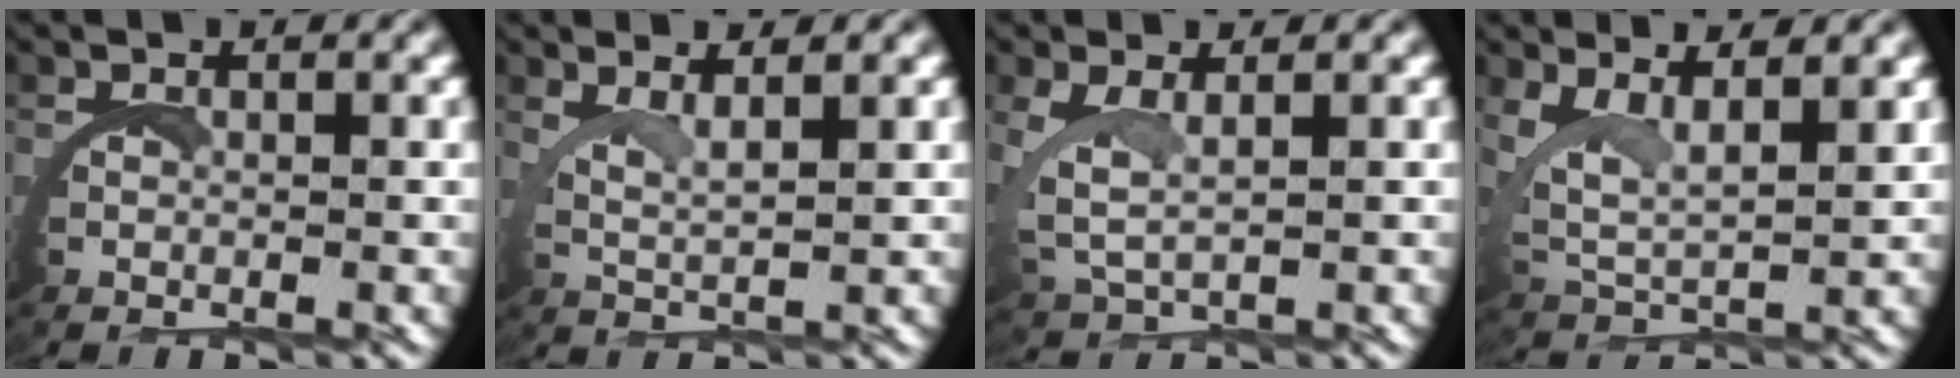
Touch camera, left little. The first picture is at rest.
{"total": 3.0, "force": [2.4, -0.1, 1.8], "torque": [-0.045, -0.004, 0.046]}
{"total": 3.2, "force": [1.5, 1.6, 2.4], "torque": [-0.078, -0.010, 0.040]}
{"total": 5.7, "force": [2.8, 3.2, 3.8], "torque": [-0.102, -0.009, 0.049]}